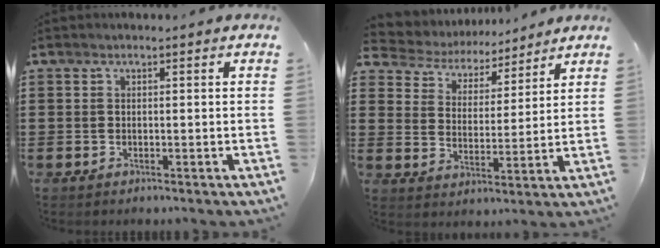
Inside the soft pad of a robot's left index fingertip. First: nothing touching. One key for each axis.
{"total": 4.6, "fx": 4.4, "fy": 1.4, "fz": 0.0, "tx": -0.032, "ty": -0.029, "tz": 0.073}